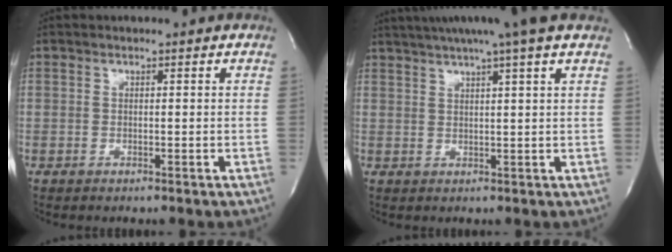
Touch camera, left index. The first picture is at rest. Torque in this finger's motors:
{"motor_torque": [0.95, -0.96, 0.34, 0.21]}